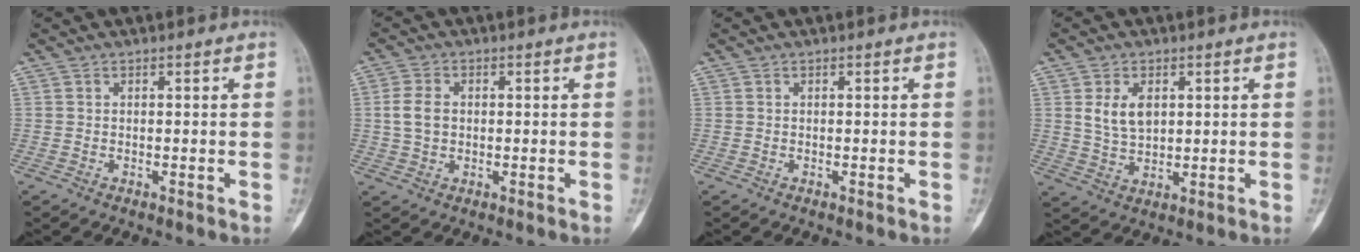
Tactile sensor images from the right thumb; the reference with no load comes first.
{"total": 4.7, "force": [0.4, 3.3, 3.2], "torque": [-0.066, 0.006, 0.007]}
{"total": 0.0}
{"total": 6.2, "force": [1.8, 3.9, 4.4], "torque": [-0.070, -0.009, 0.041]}